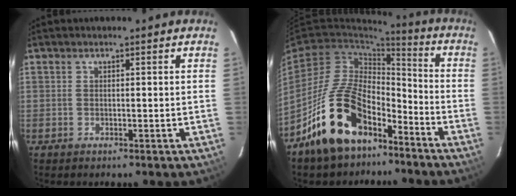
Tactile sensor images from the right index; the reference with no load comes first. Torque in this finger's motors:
{"motor_torque": [0.96, -0.70, 1.05, 0.21]}